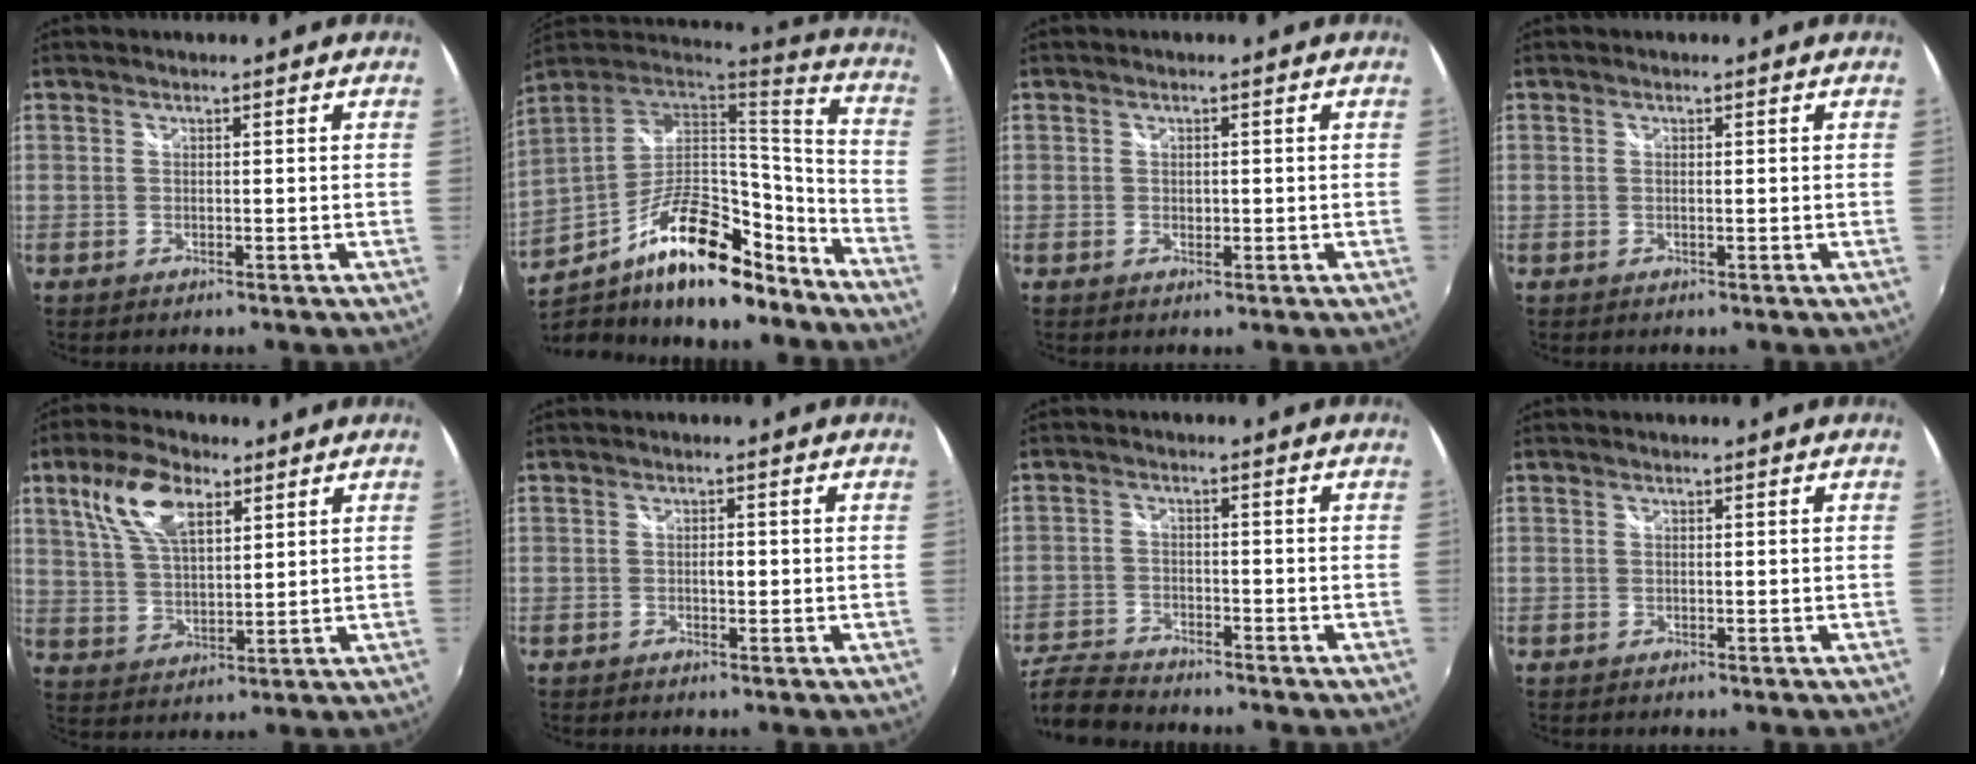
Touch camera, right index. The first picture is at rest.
{"total": 26.4, "force": [-15.8, 11.3, 17.9], "torque": [-0.321, 0.005, -0.245]}
{"total": 0.8, "force": [0.0, 0.8, 0.3], "torque": [-0.002, -0.001, 0.001]}
{"total": 0.5, "force": [0.1, -0.2, 0.5], "torque": [-0.010, 0.000, 0.001]}
{"total": 11.1, "force": [5.7, 5.1, 8.1], "torque": [-0.160, 0.020, 0.112]}
{"total": 1.2, "force": [-0.1, 0.6, 1.0], "torque": [-0.018, 0.002, -0.003]}
{"total": 9.5, "force": [-8.7, 2.5, 2.9], "torque": [-0.092, -0.013, -0.165]}
{"total": 0.0}